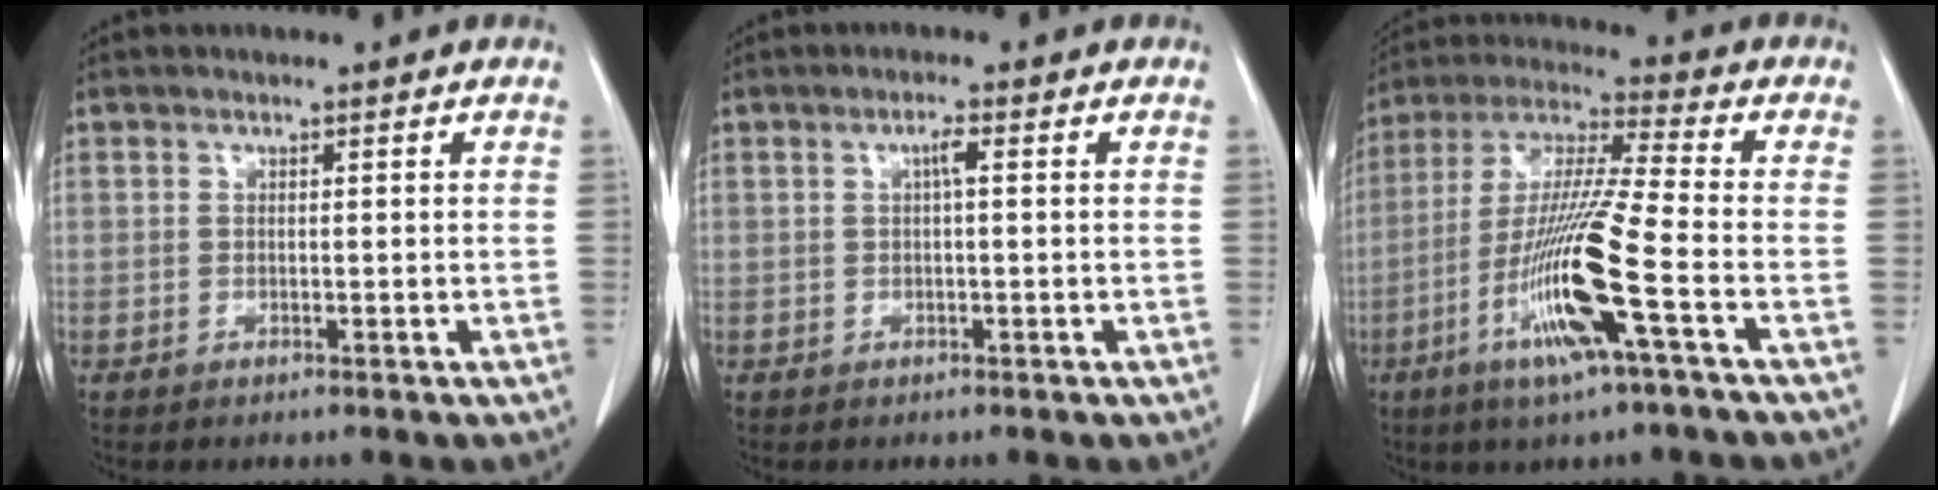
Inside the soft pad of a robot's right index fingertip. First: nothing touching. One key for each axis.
{"total": 1.6, "fx": 0.3, "fy": 0.2, "fz": 1.6, "tx": -0.029, "ty": 0.003, "tz": 0.004}
{"total": 15.2, "fx": -5.6, "fy": -0.6, "fz": 14.1, "tx": -0.287, "ty": -0.017, "tz": -0.111}